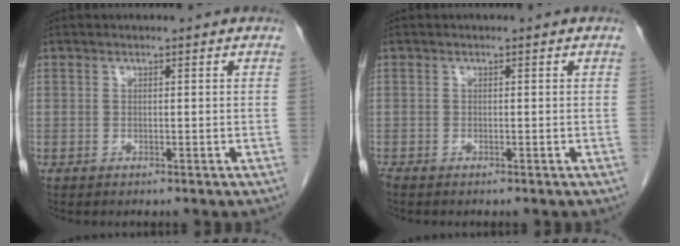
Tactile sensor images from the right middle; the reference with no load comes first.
{"total": 0.6, "force": [-0.5, 0.1, 0.2], "torque": [-0.010, -0.003, -0.013]}